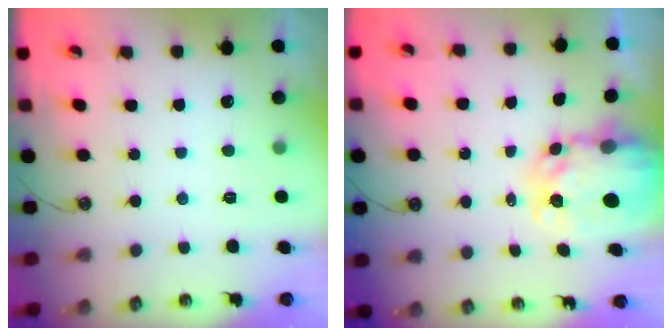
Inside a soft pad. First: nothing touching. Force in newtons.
{"total": 8.7, "press": 8.7, "slide": 0.8}